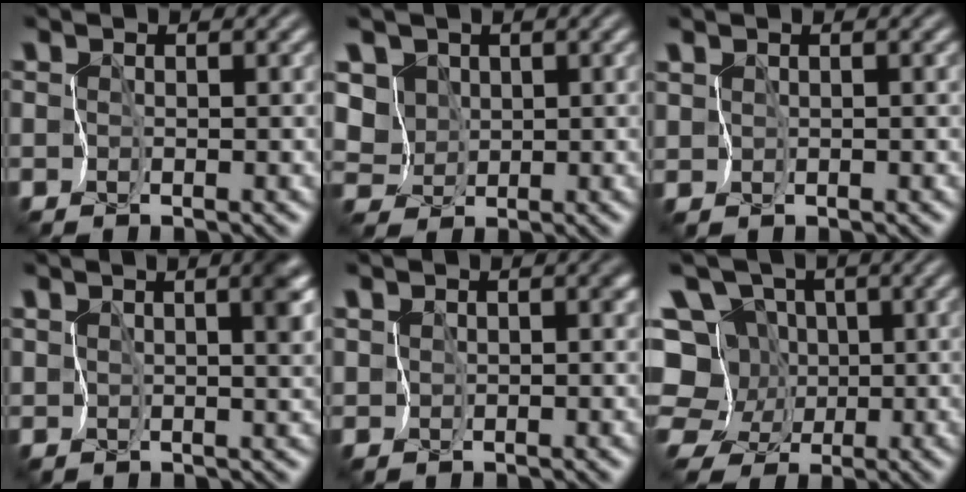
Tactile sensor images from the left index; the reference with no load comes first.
{"total": 4.8, "force": [1.9, 4.0, 2.0], "torque": [-0.031, 0.020, 0.022]}
{"total": 0.0}
{"total": 5.1, "force": [2.0, 2.2, 4.2], "torque": [-0.058, 0.004, 0.032]}
{"total": 1.2, "force": [0.6, 0.7, 0.8], "torque": [-0.020, 0.000, 0.012]}
{"total": 8.9, "force": [-0.6, 8.1, 3.6], "torque": [-0.079, 0.044, -0.051]}